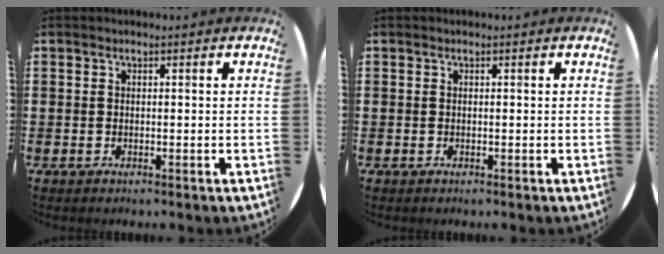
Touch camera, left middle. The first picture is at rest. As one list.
[{"total": 0.0}]